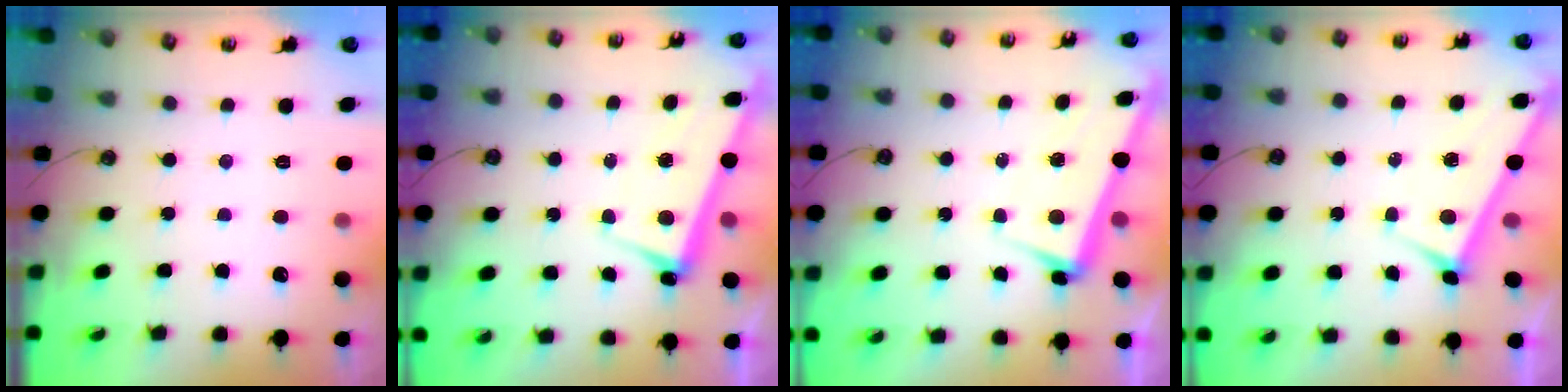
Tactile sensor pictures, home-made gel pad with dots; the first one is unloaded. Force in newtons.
{"total": 3.4, "press": 3.3, "slide": 0.9}
{"total": 3.0, "press": 2.8, "slide": 1.1}
{"total": 3.1, "press": 3.1, "slide": 0.2}